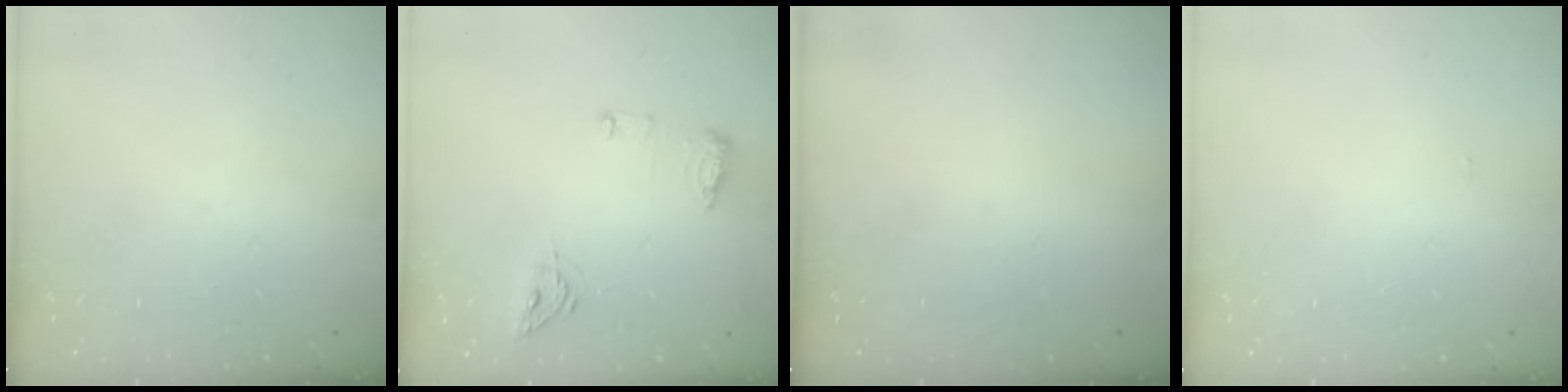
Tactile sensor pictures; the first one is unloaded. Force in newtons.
{"total": 9.2, "press": 9.0, "slide": 2.1}
{"total": 0.0}
{"total": 6.0, "press": 0.9, "slide": 5.9}